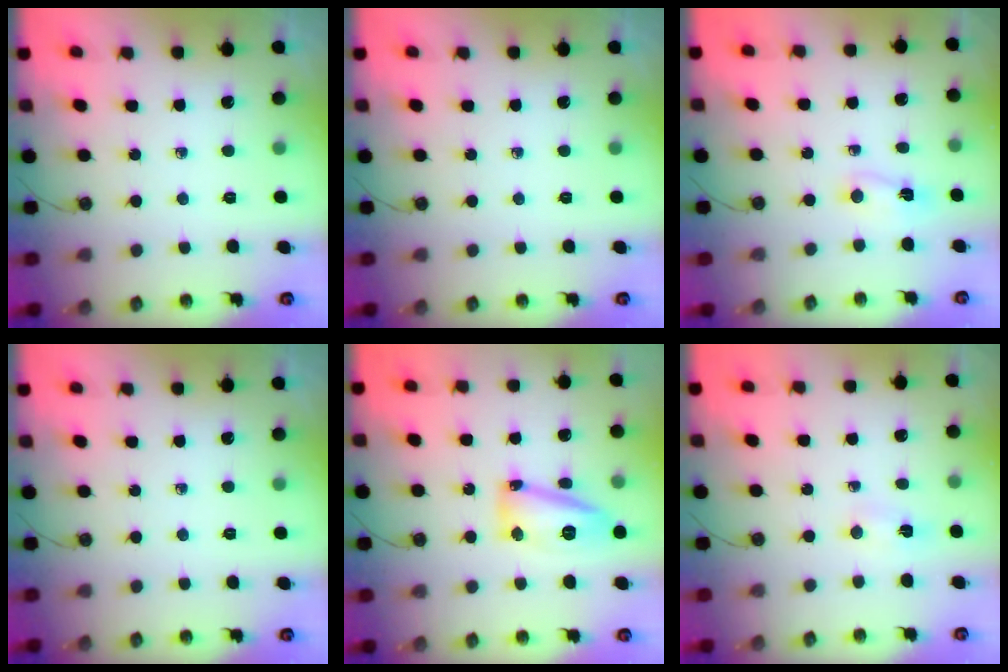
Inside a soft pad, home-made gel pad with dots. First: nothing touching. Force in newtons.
{"total": 0.0}
{"total": 2.0, "press": 1.6, "slide": 1.2}
{"total": 0.0}
{"total": 14.1, "press": 14.1, "slide": 1.1}
{"total": 2.1, "press": 1.6, "slide": 1.3}